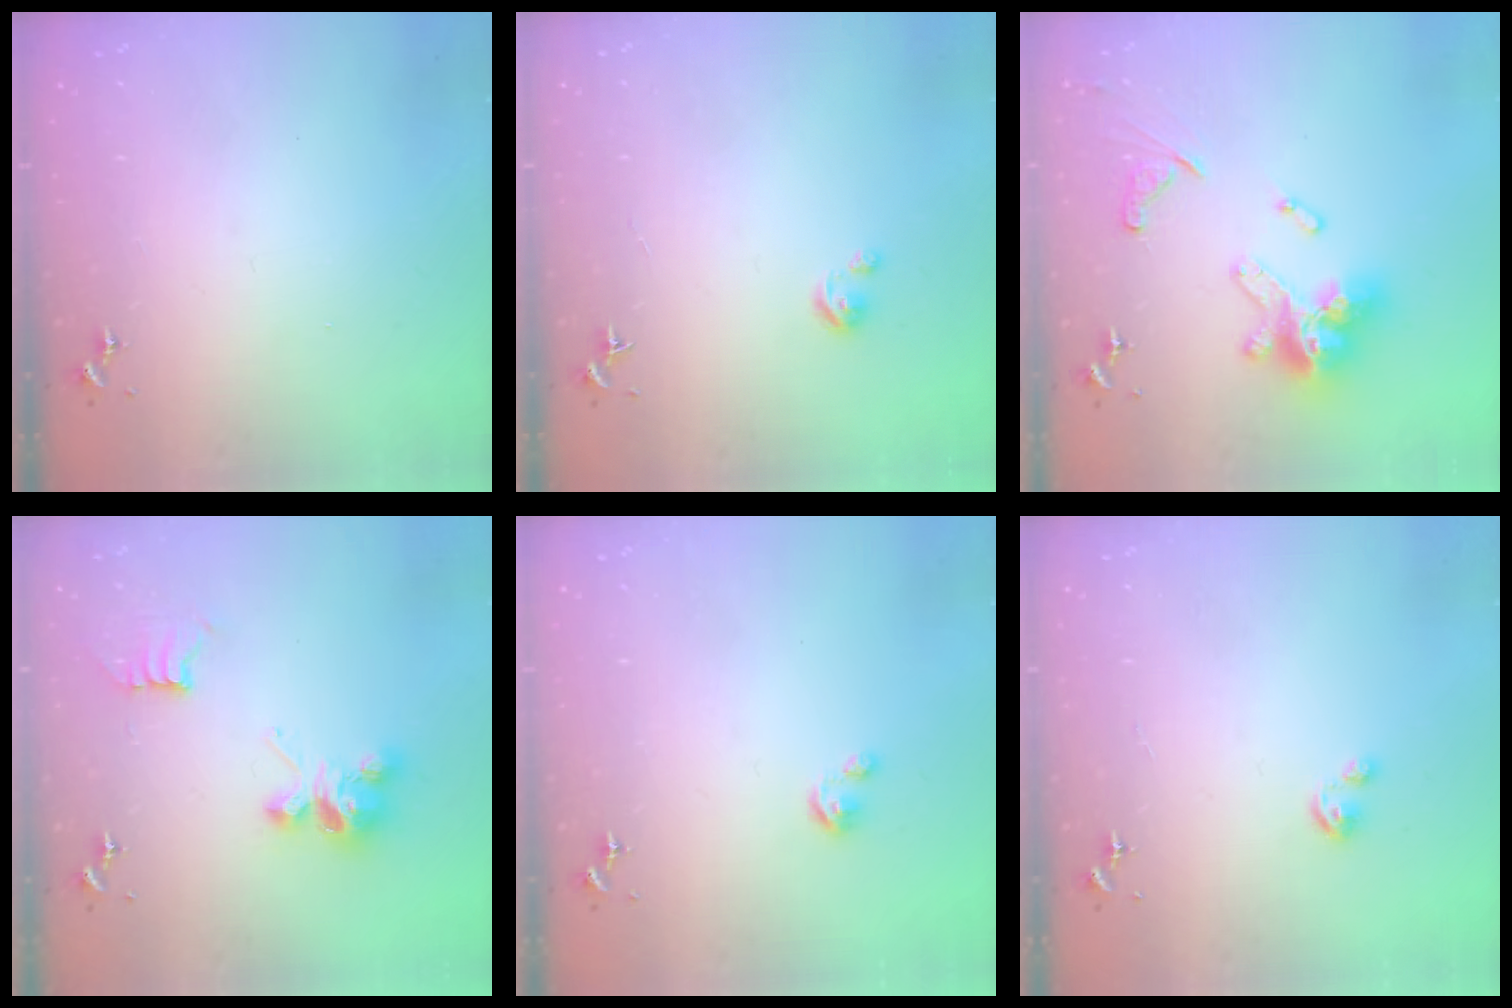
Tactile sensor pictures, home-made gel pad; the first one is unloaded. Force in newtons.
{"total": 2.7, "press": 2.6, "slide": 0.3}
{"total": 19.2, "press": 19.1, "slide": 1.8}
{"total": 9.4, "press": 9.4, "slide": 0.7}
{"total": 2.6, "press": 2.6, "slide": 0.3}
{"total": 1.8, "press": 1.8, "slide": 0.2}